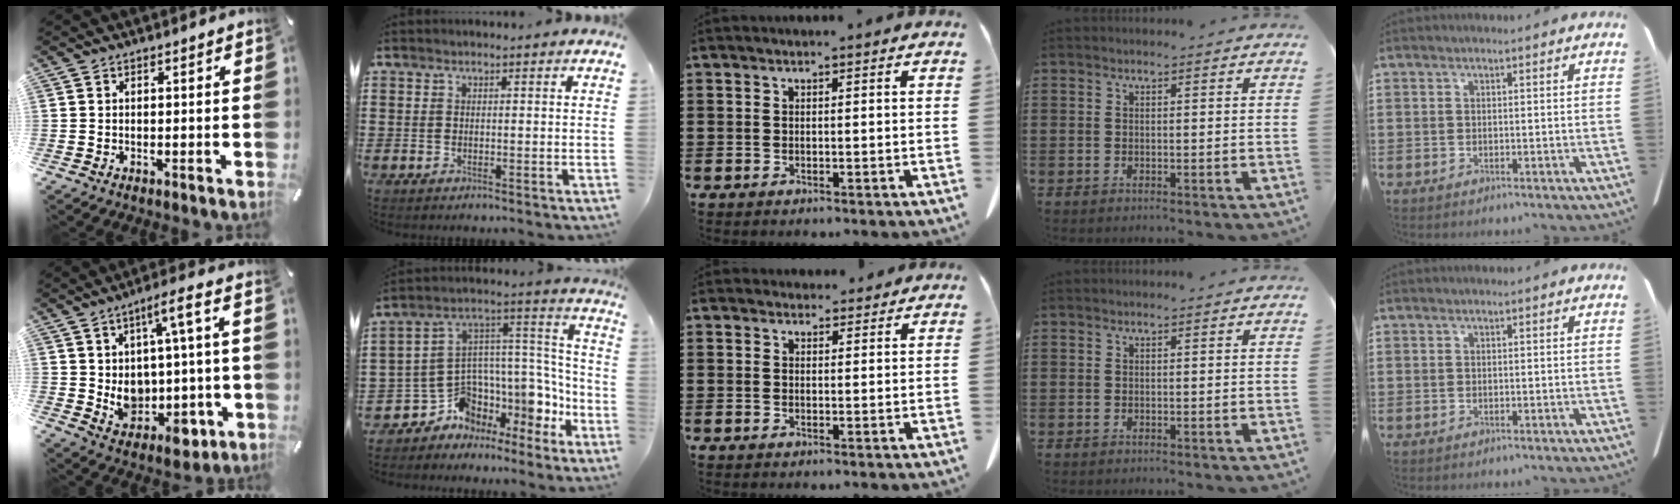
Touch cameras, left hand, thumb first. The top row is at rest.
{"thumb": {"total": 11.3, "force": [1.8, 6.7, 8.9], "torque": [-0.123, -0.011, 0.038]}, "index": {"total": 7.9, "force": [-5.3, 5.1, 2.9], "torque": [-0.063, -0.018, -0.095]}, "middle": {"total": 2.1, "force": [1.9, 0.9, 0.2], "torque": [-0.001, 0.000, 0.034]}}